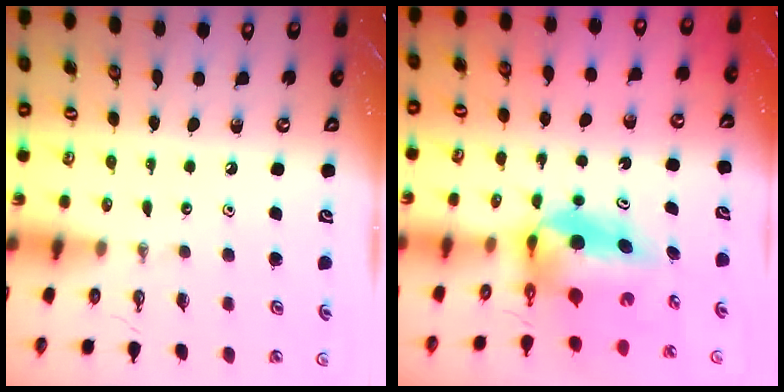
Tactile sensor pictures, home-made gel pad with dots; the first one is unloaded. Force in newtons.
{"total": 8.4, "press": 7.5, "slide": 3.9}